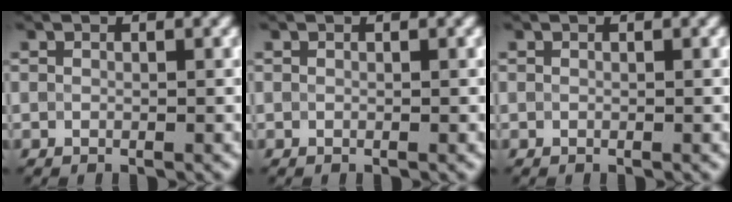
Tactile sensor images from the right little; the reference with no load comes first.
{"total": 0.0}
{"total": 0.0}